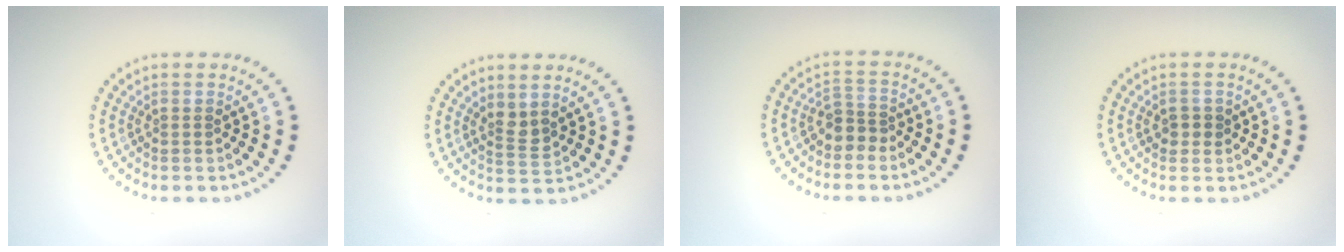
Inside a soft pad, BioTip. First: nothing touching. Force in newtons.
{"total": 1.7, "press": 1.3, "slide": 1.1}
{"total": 2.1, "press": 1.6, "slide": 1.4}
{"total": 1.3, "press": 1.2, "slide": 0.5}